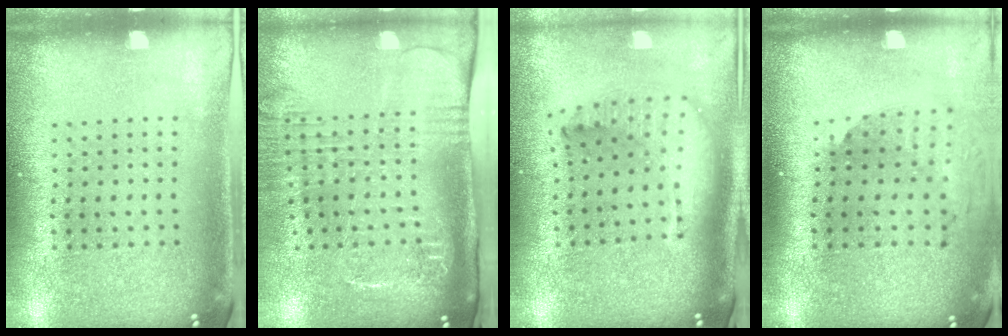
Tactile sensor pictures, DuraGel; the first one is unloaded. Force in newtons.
{"total": 2.6, "press": 2.0, "slide": 1.7}
{"total": 2.2, "press": 1.7, "slide": 1.4}
{"total": 2.0, "press": 1.4, "slide": 1.3}